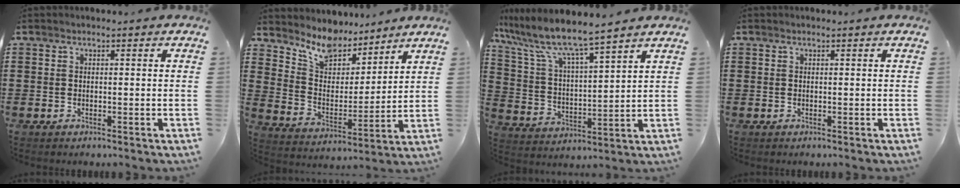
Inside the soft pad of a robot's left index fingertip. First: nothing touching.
{"total": 8.4, "force": [7.6, 3.3, 1.7], "torque": [-0.070, -0.049, 0.138]}
{"total": 7.3, "force": [6.3, 0.5, 3.5], "torque": [-0.097, -0.039, 0.104]}
{"total": 0.0}